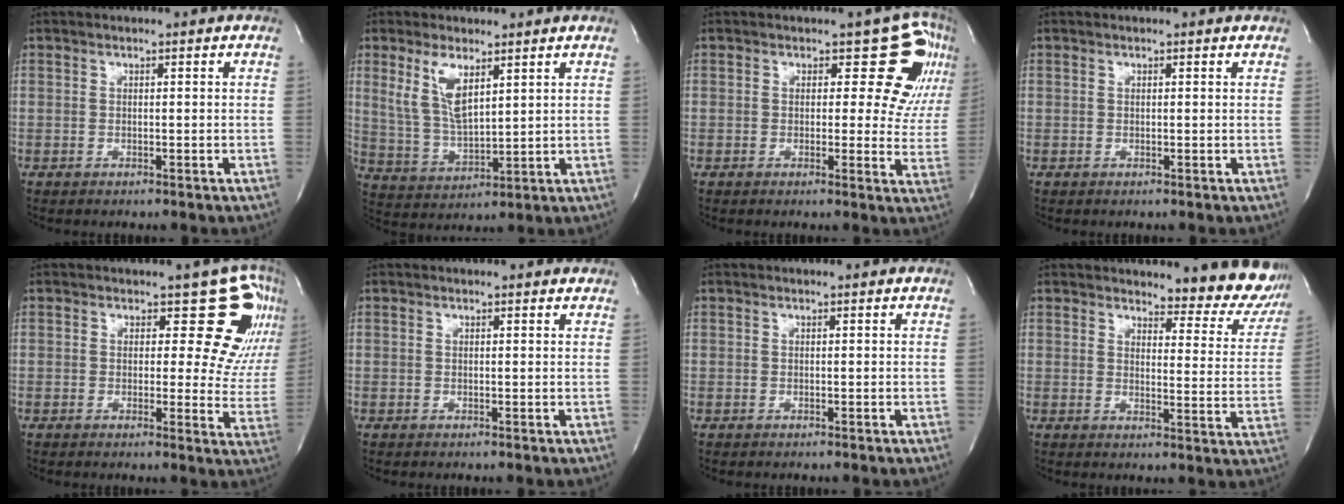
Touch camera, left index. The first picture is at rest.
{"total": 7.5, "force": [3.8, 2.3, 6.0], "torque": [-0.129, -0.001, 0.084]}
{"total": 9.8, "force": [4.4, 5.4, 6.9], "torque": [-0.057, -0.001, 0.031]}
{"total": 0.6, "force": [0.5, 0.1, 0.2], "torque": [-0.012, 0.005, 0.003]}
{"total": 11.6, "force": [6.9, 6.0, 7.2], "torque": [-0.060, -0.012, 0.049]}
{"total": 1.6, "force": [1.5, 0.4, 0.5], "torque": [-0.016, 0.009, 0.009]}
{"total": 0.0}
{"total": 10.4, "force": [10.1, 2.4, 1.4], "torque": [0.010, -0.056, 0.093]}